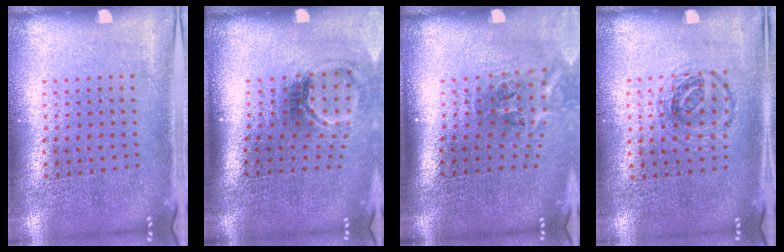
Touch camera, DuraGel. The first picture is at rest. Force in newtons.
{"total": 1.9, "press": 1.2, "slide": 1.5}
{"total": 2.2, "press": 1.4, "slide": 1.7}
{"total": 0.9, "press": 0.9, "slide": 0.3}